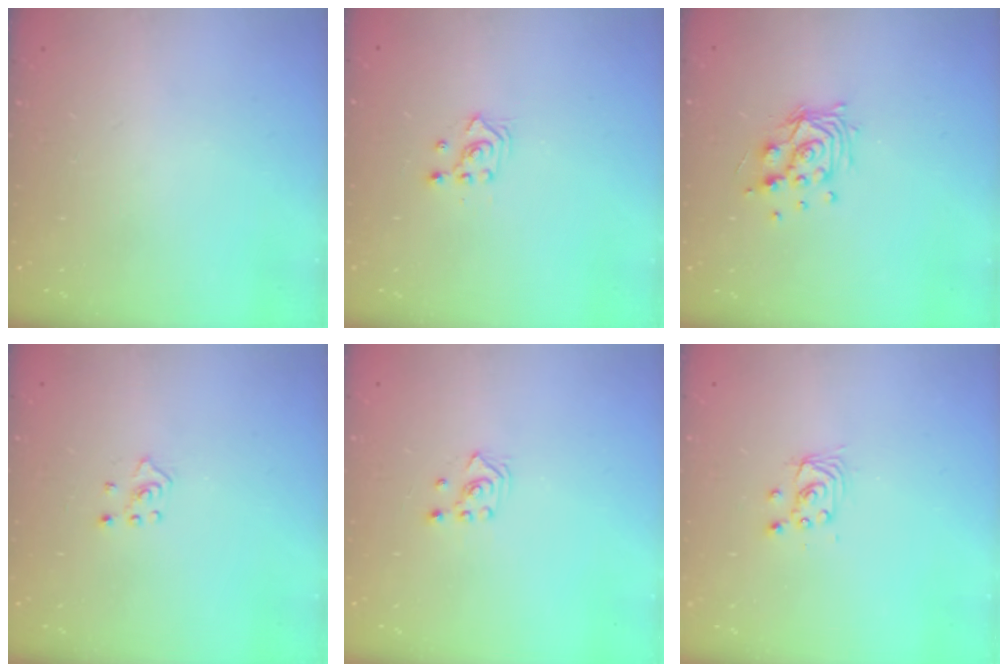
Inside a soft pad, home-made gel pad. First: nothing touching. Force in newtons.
{"total": 2.3, "press": 2.3, "slide": 0.3}
{"total": 10.5, "press": 10.5, "slide": 0.6}
{"total": 2.4, "press": 2.4, "slide": 0.5}
{"total": 2.5, "press": 2.3, "slide": 1.0}
{"total": 2.7, "press": 2.7, "slide": 0.2}